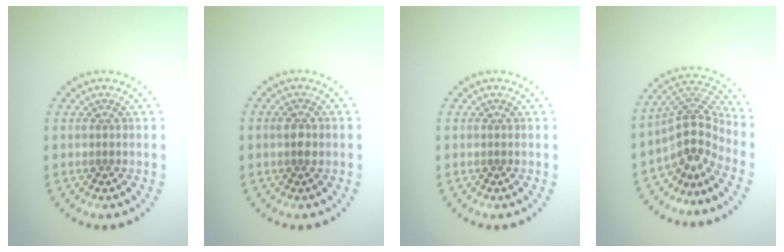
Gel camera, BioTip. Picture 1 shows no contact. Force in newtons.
{"total": 1.2, "press": 1.2, "slide": 0.2}
{"total": 0.0}
{"total": 4.0, "press": 2.7, "slide": 2.9}